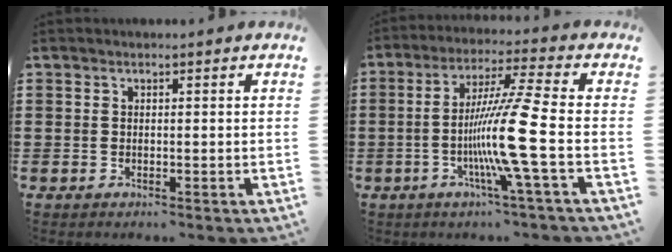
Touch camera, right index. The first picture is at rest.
{"total": 11.8, "force": [-3.1, -1.4, 11.3], "torque": [-0.223, -0.019, -0.071]}